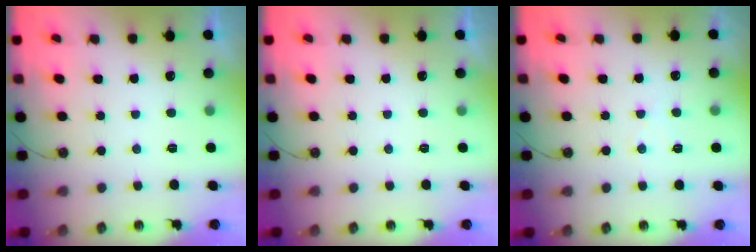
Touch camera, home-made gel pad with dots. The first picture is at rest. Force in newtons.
{"total": 0.0}
{"total": 5.0, "press": 4.9, "slide": 0.7}